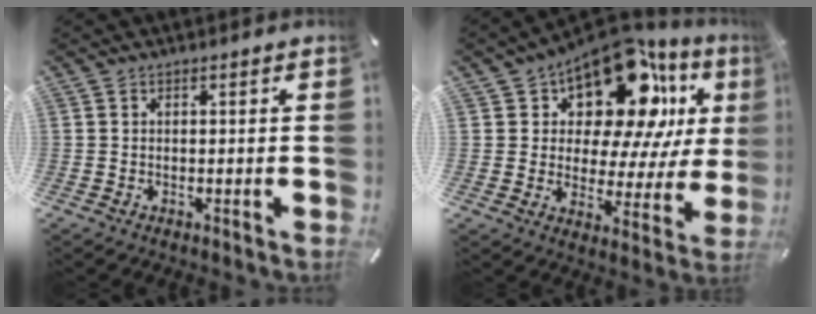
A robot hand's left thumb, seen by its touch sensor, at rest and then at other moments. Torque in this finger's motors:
{"motor_torque": [1.02, 1.60, 1.88, -0.89, 0.21]}